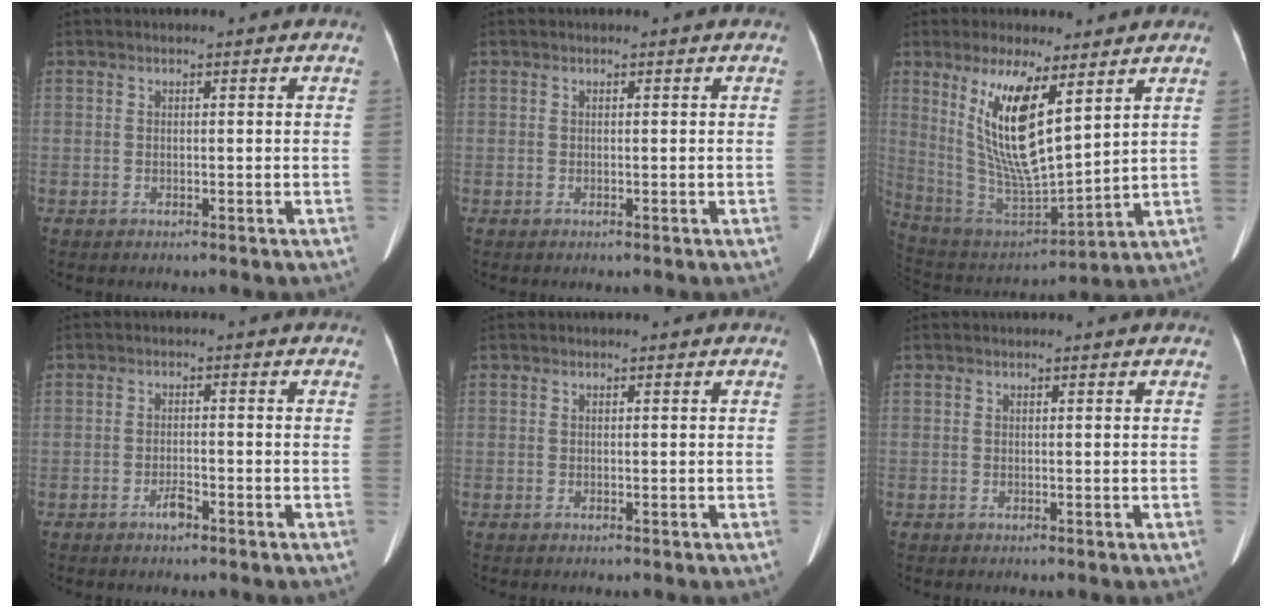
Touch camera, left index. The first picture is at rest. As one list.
[{"total": 0.0}, {"total": 13.9, "force": [6.1, 3.0, 12.2], "torque": [-0.248, -0.010, 0.125]}, {"total": 1.7, "force": [-1.3, 0.5, 1.0], "torque": [-0.020, 0.000, -0.022]}, {"total": 0.0}, {"total": 0.0}]